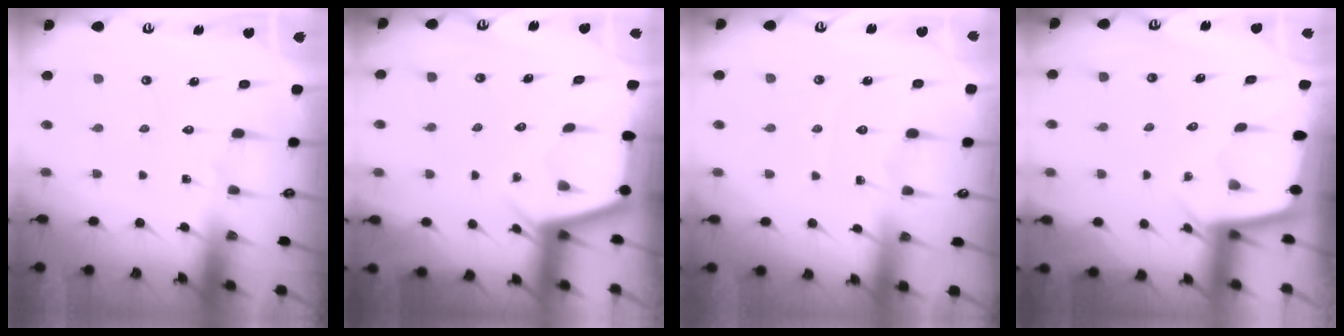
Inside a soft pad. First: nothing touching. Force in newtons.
{"total": 2.9, "press": 2.9, "slide": 0.3}
{"total": 2.5, "press": 2.5, "slide": 0.3}
{"total": 1.9, "press": 1.9, "slide": 0.1}